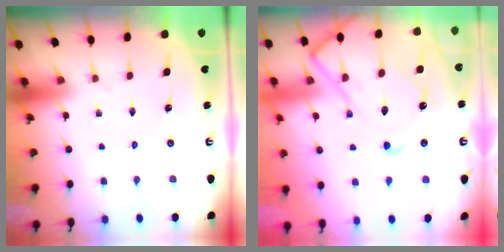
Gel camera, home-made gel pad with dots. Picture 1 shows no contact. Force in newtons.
{"total": 13.9, "press": 13.9, "slide": 0.9}